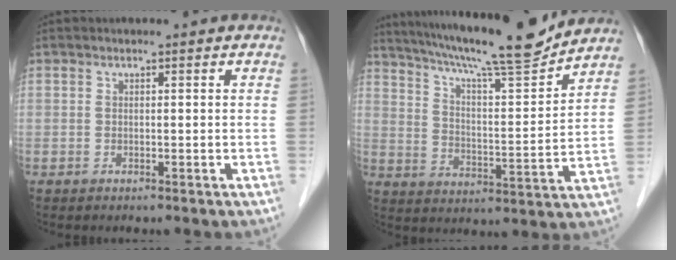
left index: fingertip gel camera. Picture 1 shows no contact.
{"total": 17.9, "force": [15.9, 0.1, 8.3], "torque": [-0.142, -0.005, 0.243]}